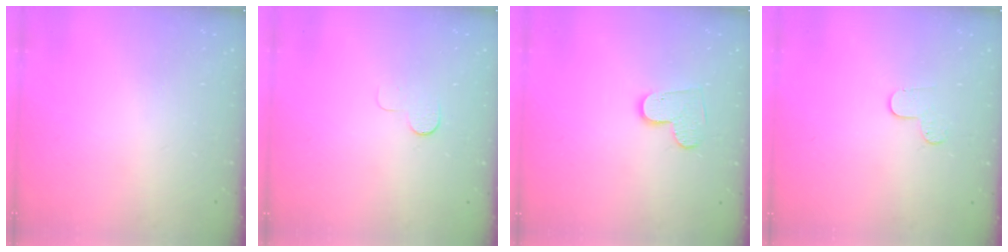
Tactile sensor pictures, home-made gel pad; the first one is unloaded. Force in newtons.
{"total": 3.9, "press": 3.9, "slide": 0.3}
{"total": 7.5, "press": 7.5, "slide": 0.5}
{"total": 3.8, "press": 3.8, "slide": 0.3}